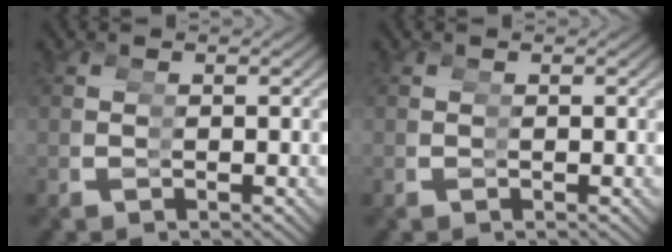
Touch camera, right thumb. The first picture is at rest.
{"total": 0.0}